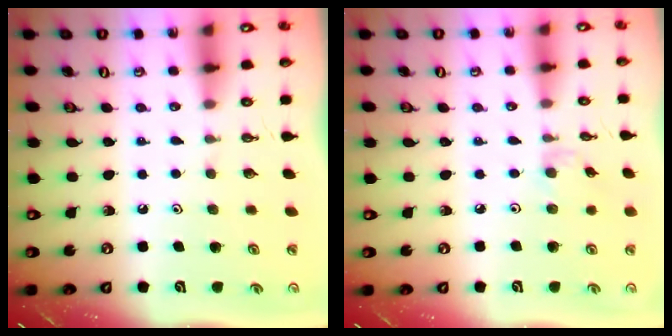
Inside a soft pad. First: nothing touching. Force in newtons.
{"total": 1.1, "press": 1.0, "slide": 0.4}